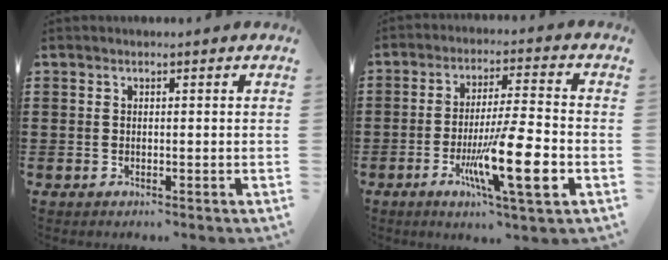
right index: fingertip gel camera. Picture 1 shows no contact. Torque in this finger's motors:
{"motor_torque": [2.14, 0.00, 0.73, 0.21]}